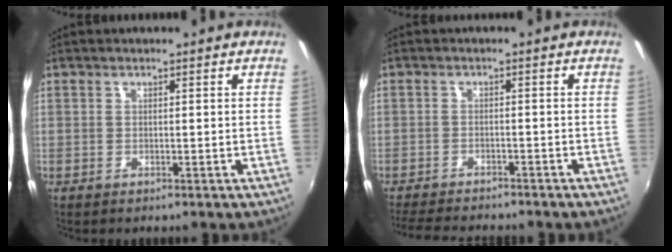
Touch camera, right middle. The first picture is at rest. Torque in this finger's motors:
{"motor_torque": [1.00, -1.14, 0.14, 0.06]}